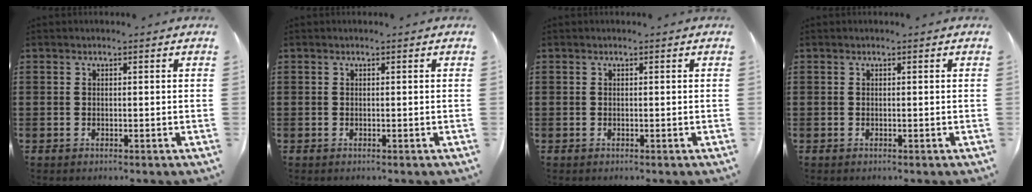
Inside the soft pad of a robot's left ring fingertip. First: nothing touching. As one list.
[{"total": 0.0}, {"total": 0.0}, {"total": 0.0}]